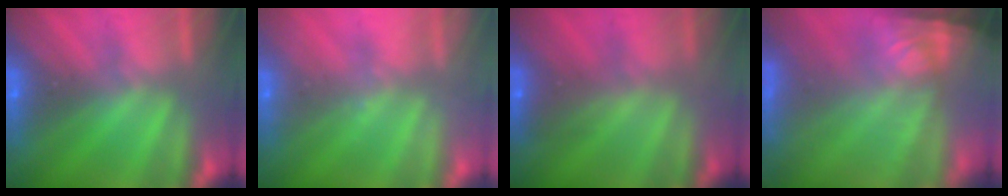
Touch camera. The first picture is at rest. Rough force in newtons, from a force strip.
{"total": 2.3}
{"total": 2.0}
{"total": 7.4}